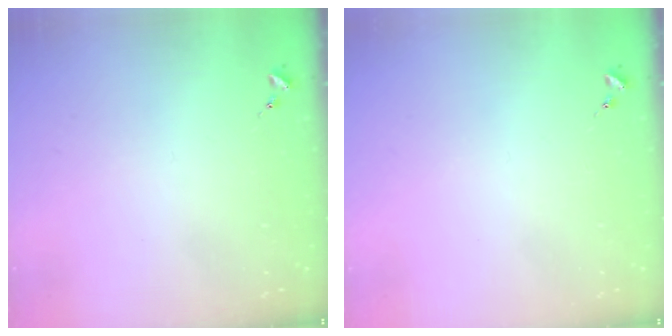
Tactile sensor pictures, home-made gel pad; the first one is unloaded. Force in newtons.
{"total": 0.0}